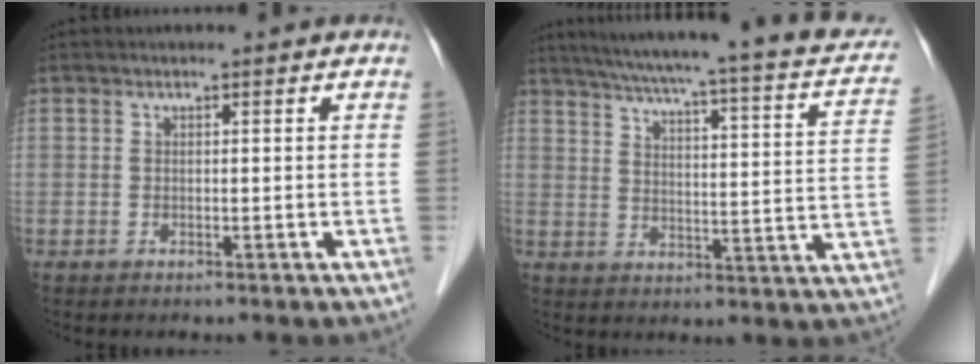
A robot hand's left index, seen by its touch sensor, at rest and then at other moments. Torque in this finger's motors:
{"motor_torque": [-0.38, -0.51, 0.17, 0.06]}